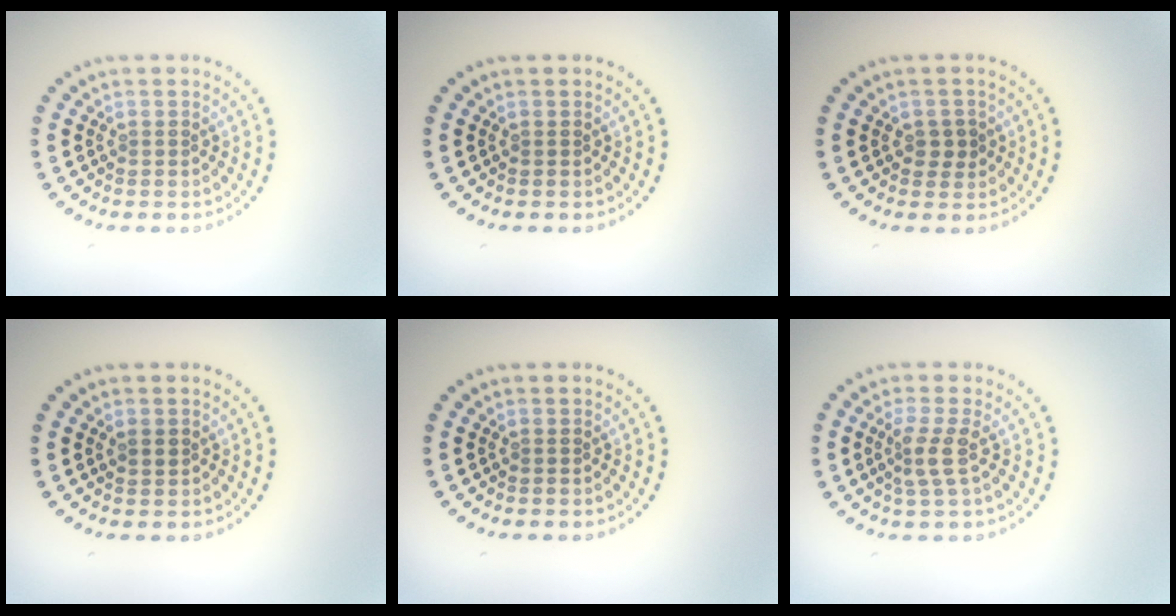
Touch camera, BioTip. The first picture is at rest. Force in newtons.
{"total": 0.0}
{"total": 1.5, "press": 1.5, "slide": 0.4}
{"total": 1.0, "press": 0.9, "slide": 0.4}
{"total": 0.0}
{"total": 2.3, "press": 1.7, "slide": 1.6}